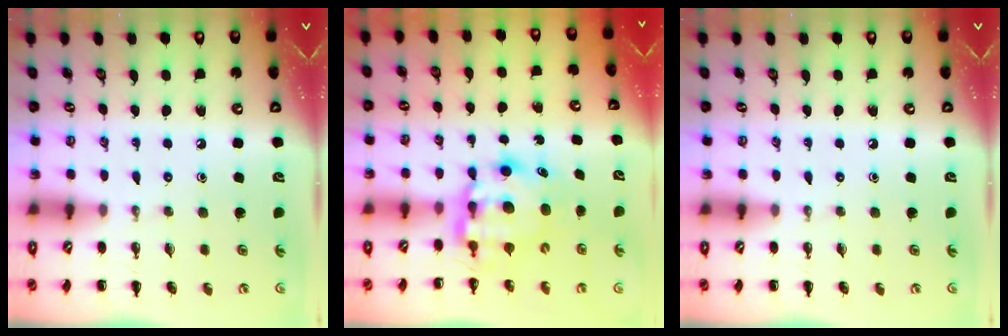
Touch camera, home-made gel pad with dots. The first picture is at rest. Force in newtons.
{"total": 6.2, "press": 6.1, "slide": 1.0}
{"total": 0.0}